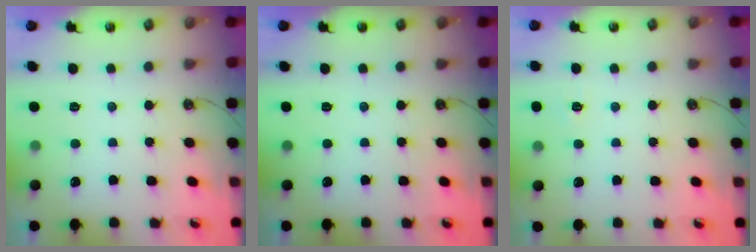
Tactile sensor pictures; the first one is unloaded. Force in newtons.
{"total": 0.0}
{"total": 3.8, "press": 3.7, "slide": 0.7}